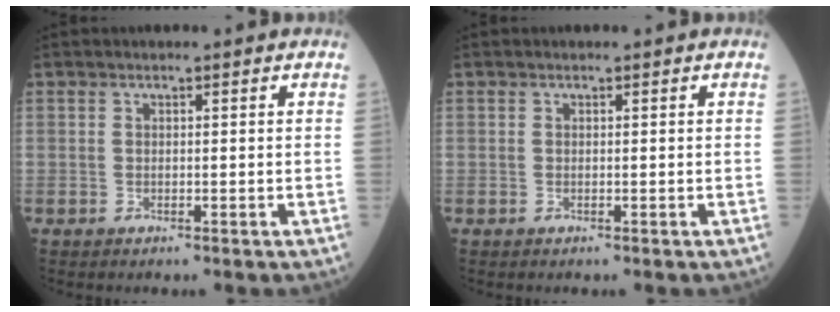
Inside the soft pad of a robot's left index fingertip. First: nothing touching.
{"total": 0.0}